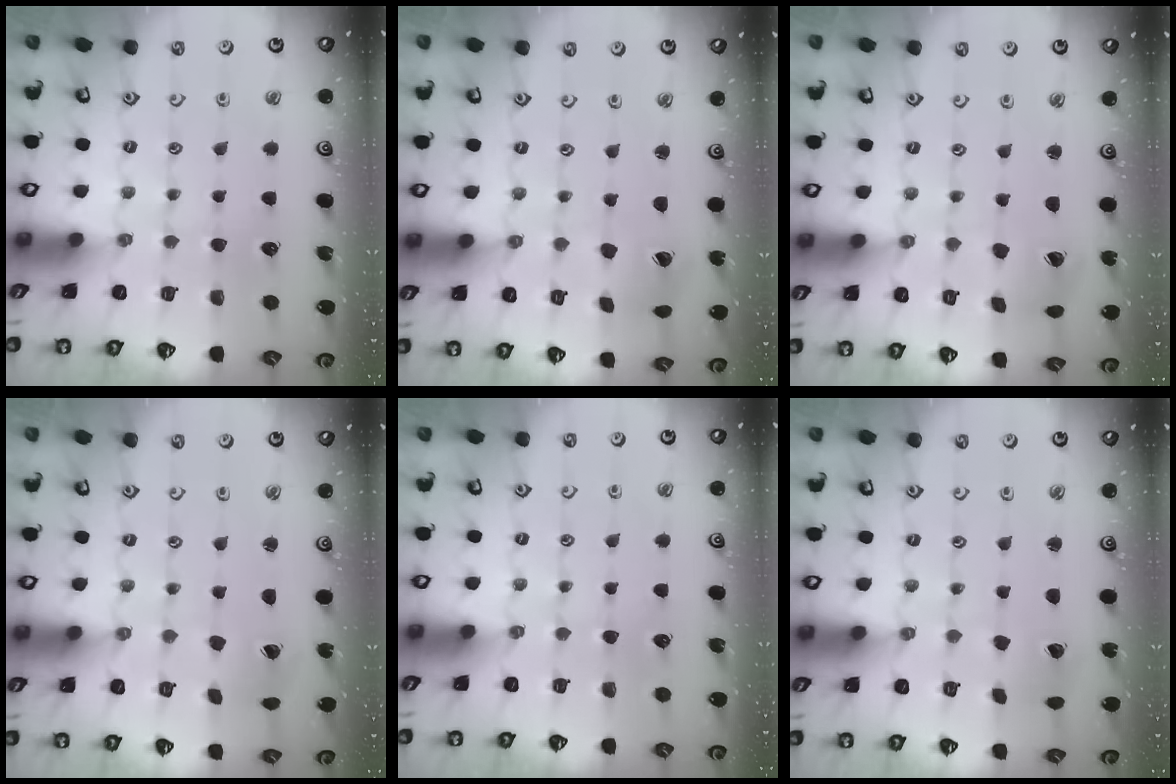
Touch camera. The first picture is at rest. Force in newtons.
{"total": 2.4, "press": 2.4, "slide": 0.3}
{"total": 2.8, "press": 2.8, "slide": 0.4}
{"total": 1.2, "press": 1.1, "slide": 0.2}
{"total": 0.0}
{"total": 3.5, "press": 3.5, "slide": 0.4}